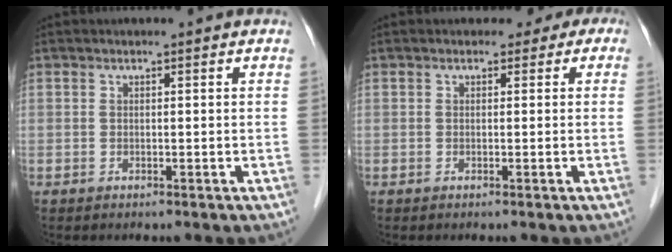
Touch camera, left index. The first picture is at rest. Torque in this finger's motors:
{"motor_torque": [0.79, -0.58, 0.27, 0.03]}